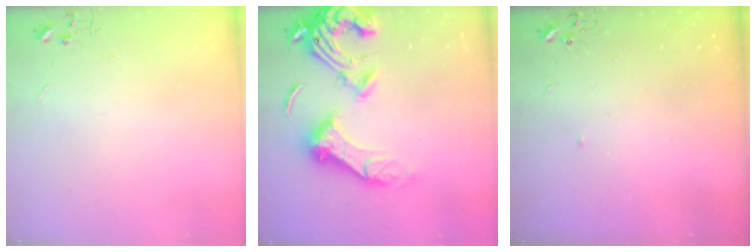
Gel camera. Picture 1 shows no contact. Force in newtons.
{"total": 19.5, "press": 19.4, "slide": 2.0}
{"total": 3.3, "press": 3.3, "slide": 0.5}